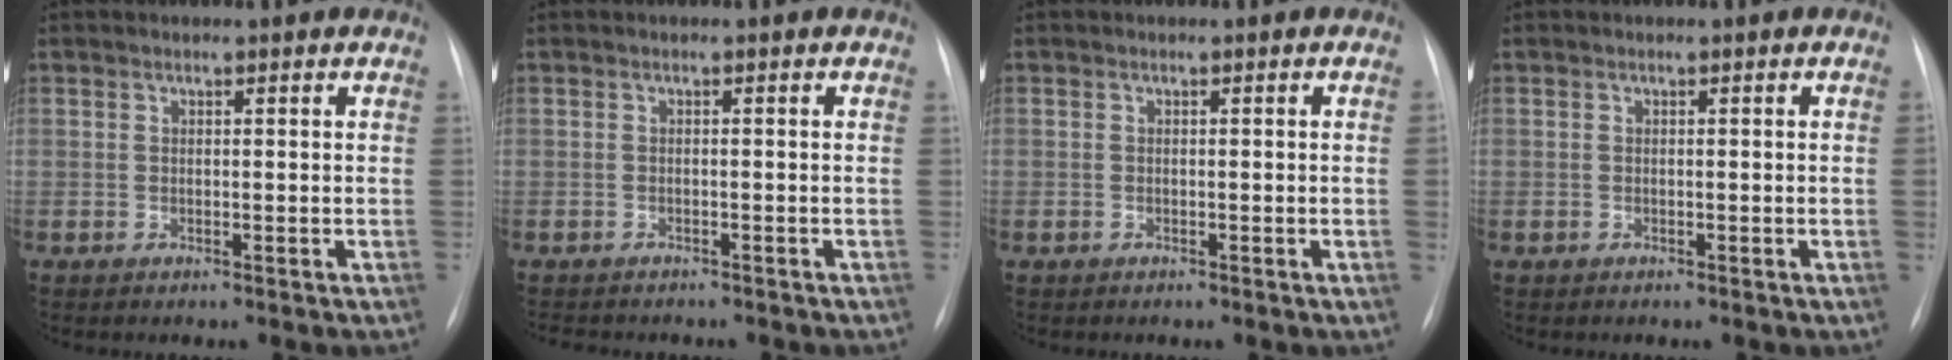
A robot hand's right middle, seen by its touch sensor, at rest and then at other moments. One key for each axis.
{"total": 5.5, "fx": -4.8, "fy": 1.9, "fz": 2.0, "tx": -0.030, "ty": -0.004, "tz": -0.058}
{"total": 0.7, "fx": -0.1, "fy": -0.3, "fz": 0.7, "tx": -0.009, "ty": 0.000, "tz": 0.001}
{"total": 0.5, "fx": 0.0, "fy": -0.2, "fz": 0.5, "tx": -0.006, "ty": 0.000, "tz": 0.001}